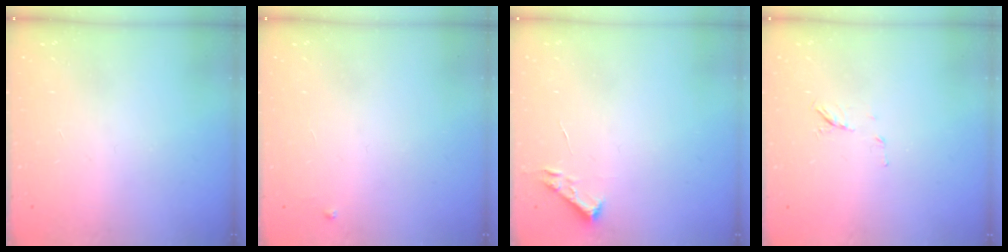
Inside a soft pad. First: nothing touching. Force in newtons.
{"total": 3.1, "press": 3.1, "slide": 0.5}
{"total": 2.7, "press": 2.7, "slide": 0.4}
{"total": 5.4, "press": 5.2, "slide": 1.3}